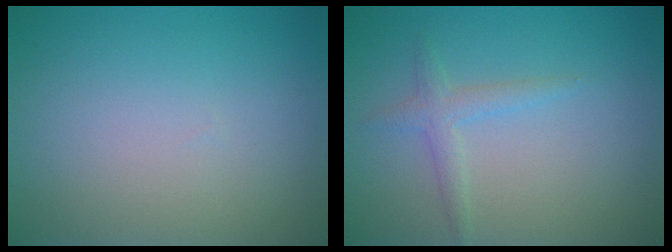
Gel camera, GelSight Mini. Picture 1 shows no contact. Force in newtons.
{"total": 1.7, "press": 1.7, "slide": 0.0}